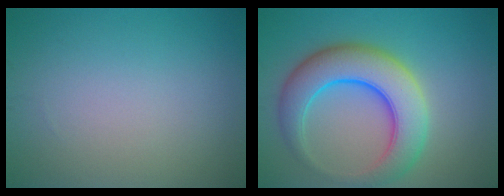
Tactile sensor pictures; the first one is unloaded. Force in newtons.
{"total": 8.4, "press": 8.4, "slide": 0.2}